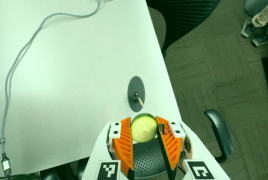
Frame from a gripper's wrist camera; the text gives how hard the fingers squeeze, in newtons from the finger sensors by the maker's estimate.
{"total": 9.1, "left": 9.8, "right": 8.5}